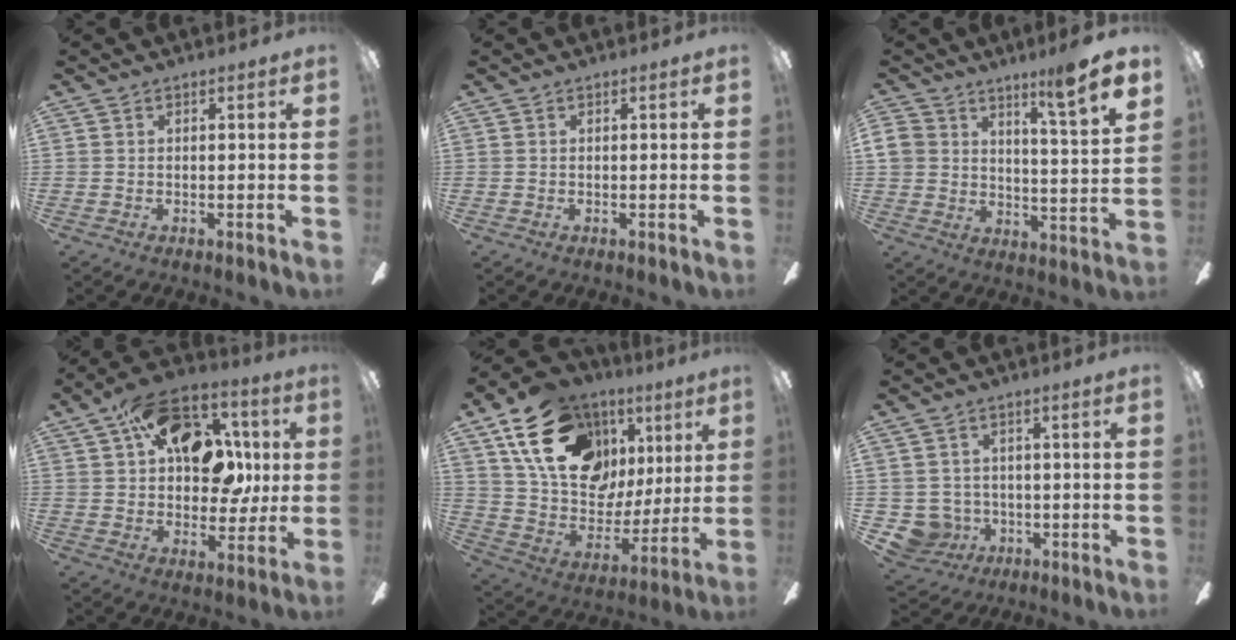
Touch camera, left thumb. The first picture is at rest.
{"total": 0.0}
{"total": 12.2, "force": [8.8, 3.7, 7.5], "torque": [-0.110, -0.053, 0.149]}
{"total": 21.3, "force": [7.5, 14.0, 14.2], "torque": [-0.211, -0.015, 0.136]}
{"total": 23.6, "force": [11.3, 16.2, 12.9], "torque": [-0.218, -0.035, 0.217]}
{"total": 5.8, "force": [-0.6, 5.8, 0.8], "torque": [-0.051, 0.000, -0.005]}